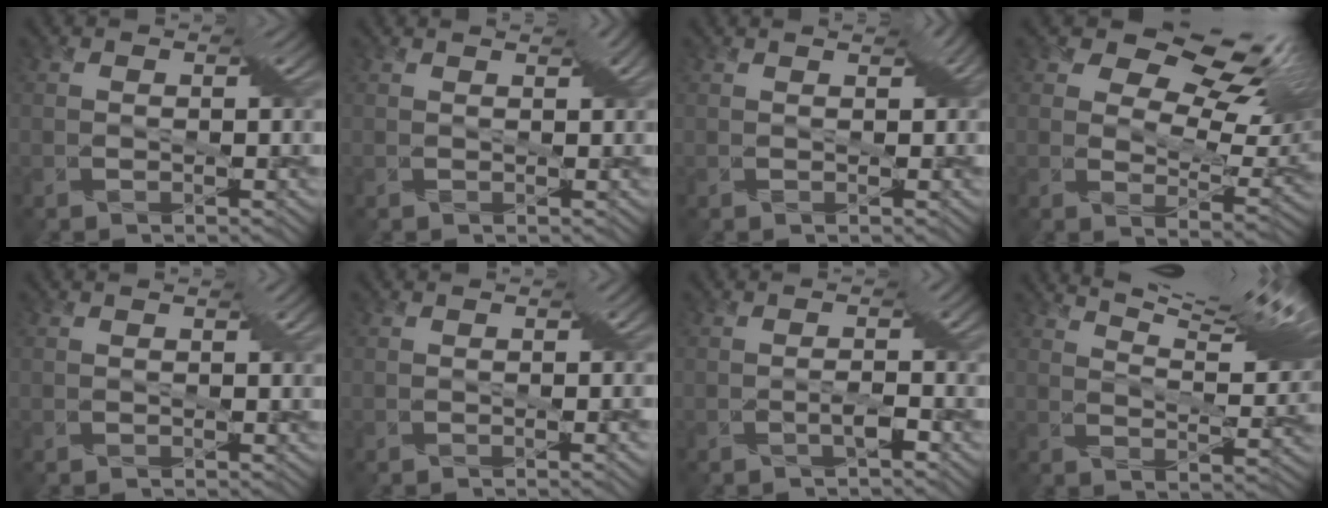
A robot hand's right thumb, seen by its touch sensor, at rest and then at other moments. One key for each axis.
{"total": 0.9, "fx": 0.9, "fy": -0.3, "fz": 0.3, "tx": -0.016, "ty": -0.002, "tz": 0.019}
{"total": 1.0, "fx": 0.7, "fy": 0.2, "fz": 0.6, "tx": -0.017, "ty": -0.002, "tz": 0.017}
{"total": 12.8, "fx": 8.0, "fy": 5.9, "fz": 8.1, "tx": -0.145, "ty": 0.009, "tz": 0.116}
{"total": 0.7, "fx": 0.2, "fy": -0.5, "fz": -0.4, "tx": -0.007, "ty": -0.003, "tz": 0.008}
{"total": 1.3, "fx": 0.0, "fy": 0.1, "fz": 1.3, "tx": -0.024, "ty": -0.010, "tz": 0.003}
{"total": 1.3, "fx": -0.7, "fy": -0.8, "fz": 0.7, "tx": -0.026, "ty": 0.000, "tz": -0.004}
{"total": 12.3, "fx": 10.2, "fy": 0.9, "fz": 6.8, "tx": -0.143, "ty": 0.006, "tz": 0.150}